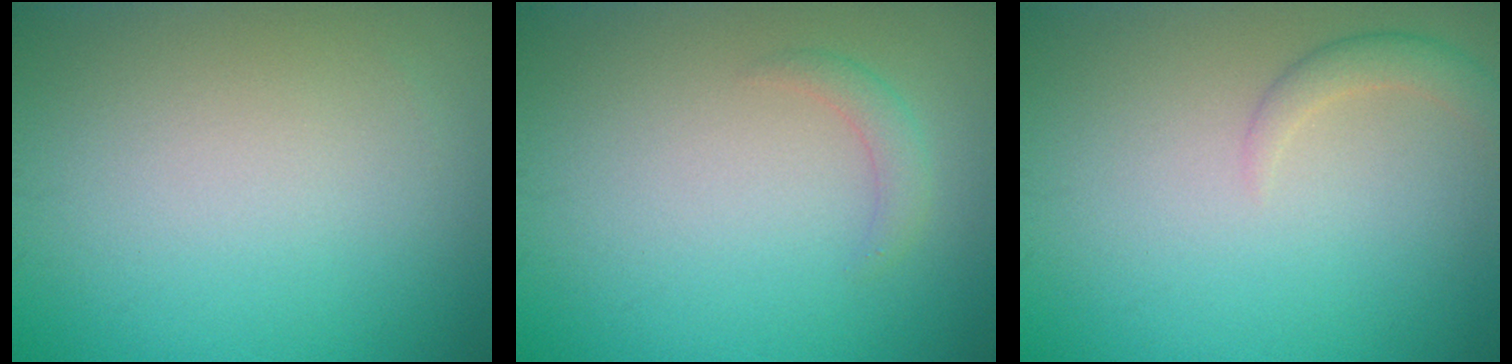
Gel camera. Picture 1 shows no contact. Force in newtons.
{"total": 1.4, "press": 1.4, "slide": 0.0}
{"total": 1.7, "press": 1.7, "slide": 0.1}